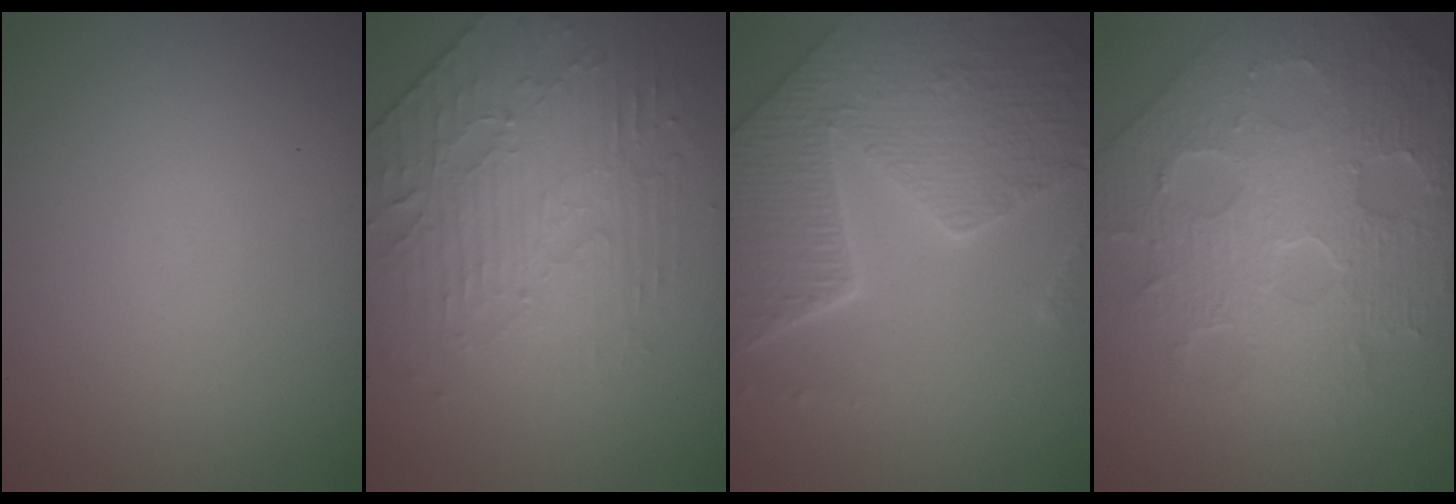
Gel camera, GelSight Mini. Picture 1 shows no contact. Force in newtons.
{"total": 4.4, "press": 3.4, "slide": 2.7}
{"total": 8.1, "press": 5.7, "slide": 5.7}
{"total": 8.7, "press": 6.1, "slide": 6.1}